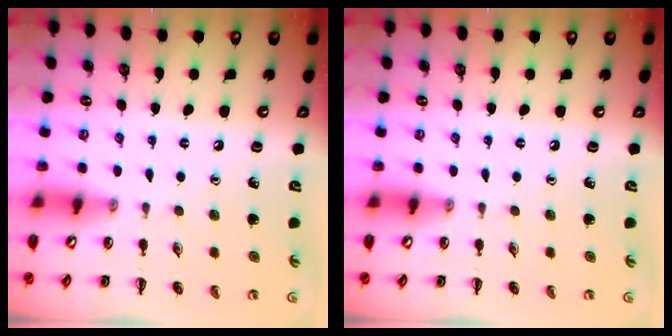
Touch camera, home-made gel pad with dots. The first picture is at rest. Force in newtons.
{"total": 0.0}